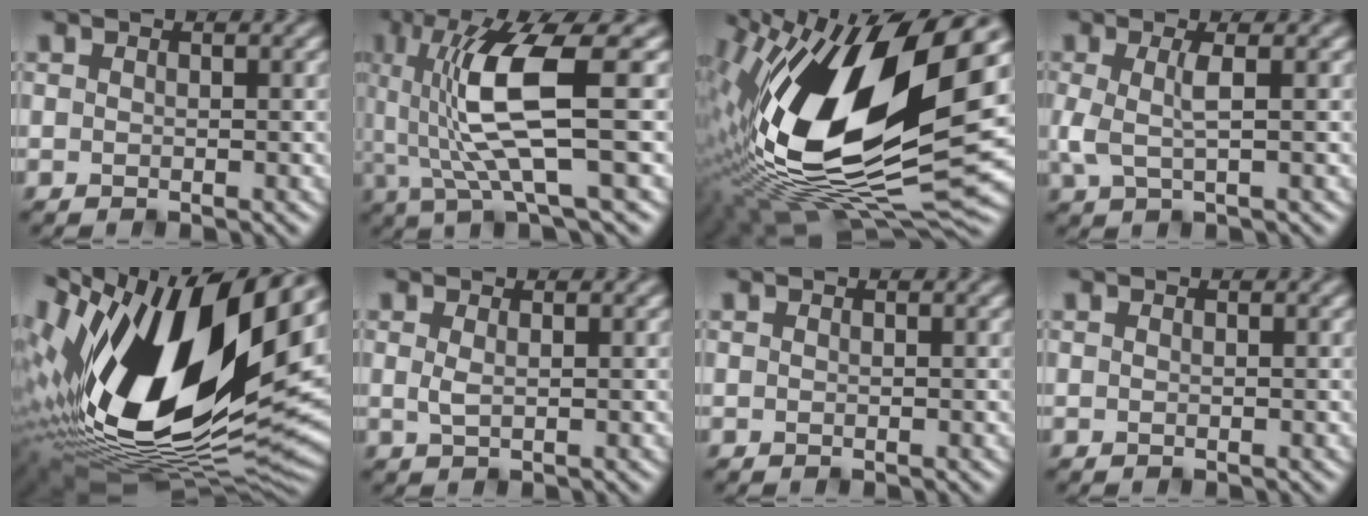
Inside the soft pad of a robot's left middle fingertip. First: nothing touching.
{"total": 8.6, "force": [0.9, 1.6, 8.4], "torque": [-0.167, -0.003, 0.024]}
{"total": 19.5, "force": [2.3, 8.1, 17.6], "torque": [-0.329, -0.016, 0.035]}
{"total": 2.5, "force": [0.2, 0.5, 2.4], "torque": [-0.056, -0.001, 0.005]}
{"total": 20.0, "force": [3.6, 8.9, 17.6], "torque": [-0.341, -0.024, 0.059]}
{"total": 1.0, "force": [0.3, 0.3, 1.0], "torque": [-0.023, -0.001, 0.006]}
{"total": 0.0}
{"total": 0.0}